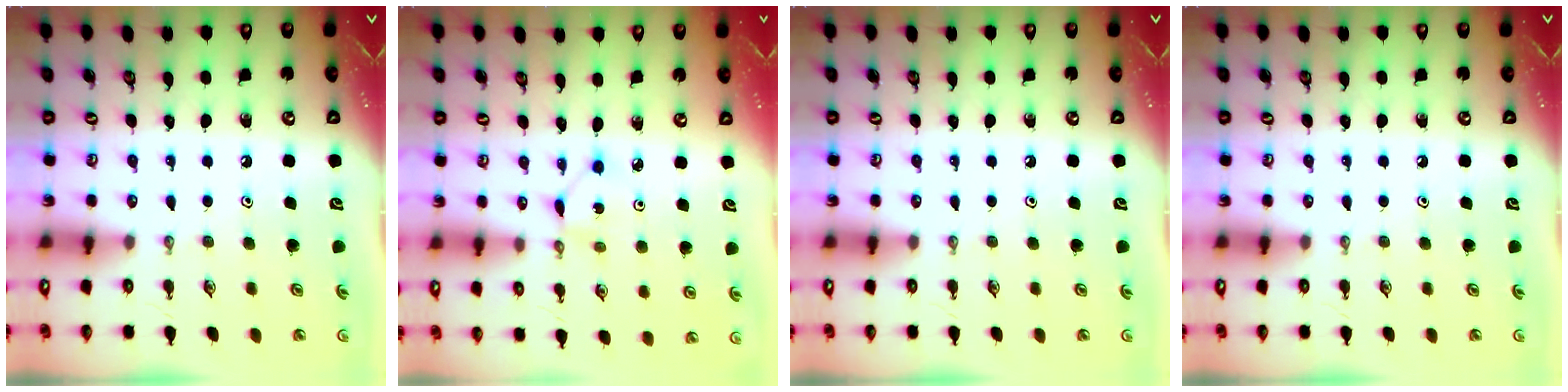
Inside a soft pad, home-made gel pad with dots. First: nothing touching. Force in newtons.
{"total": 1.9, "press": 1.9, "slide": 0.2}
{"total": 0.0}
{"total": 0.0}